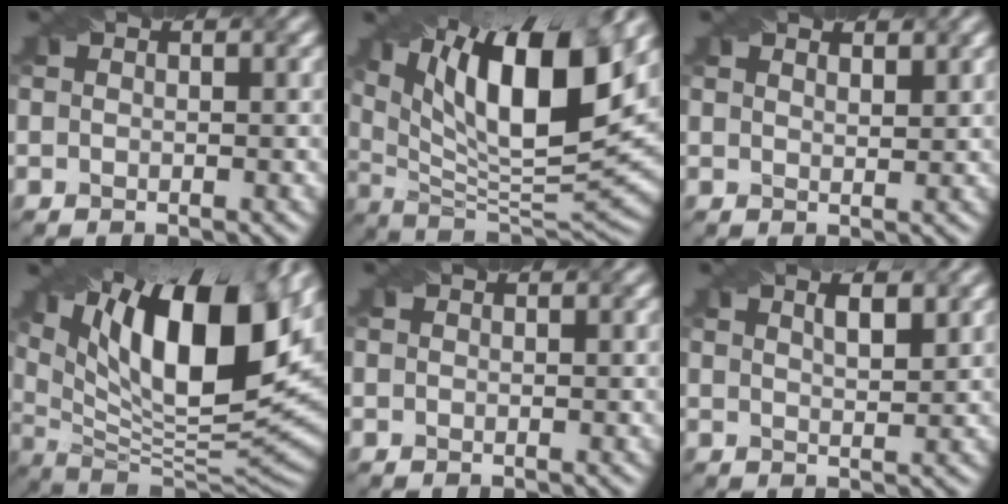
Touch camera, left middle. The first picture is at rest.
{"total": 15.3, "force": [6.6, 4.9, 13.0], "torque": [-0.227, 0.004, 0.117]}
{"total": 2.3, "force": [1.8, 0.7, 1.2], "torque": [-0.004, 0.004, 0.013]}
{"total": 16.8, "force": [6.7, 6.3, 14.0], "torque": [-0.244, 0.016, 0.116]}
{"total": 0.0}
{"total": 2.5, "force": [1.4, 0.7, 1.9], "torque": [-0.024, 0.004, 0.023]}